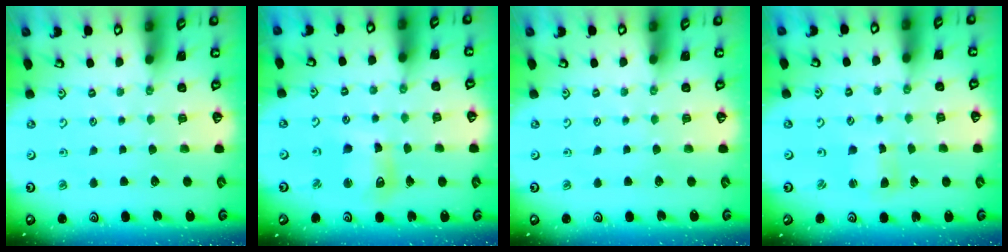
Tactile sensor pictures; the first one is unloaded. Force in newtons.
{"total": 9.3, "press": 9.2, "slide": 1.7}
{"total": 0.0}
{"total": 2.5, "press": 2.5, "slide": 0.3}